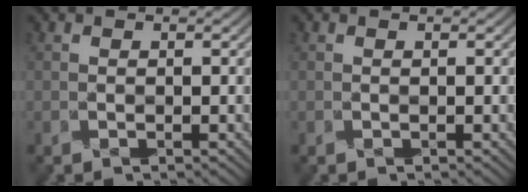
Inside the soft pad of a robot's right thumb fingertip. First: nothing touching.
{"total": 0.0}